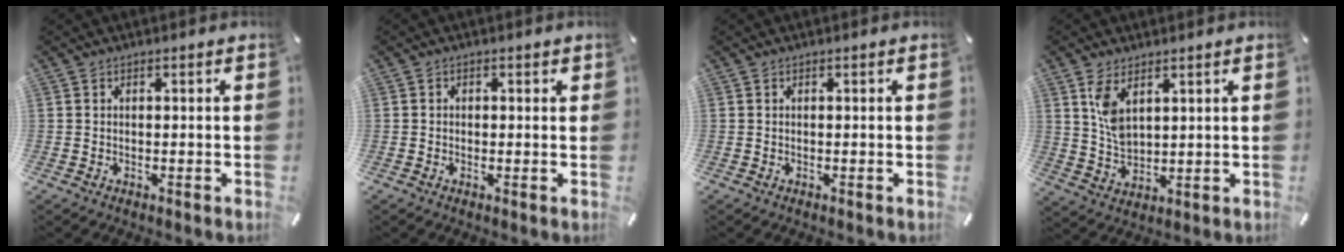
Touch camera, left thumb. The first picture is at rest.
{"total": 0.9, "force": [-0.2, 0.8, 0.2], "torque": [-0.003, 0.005, -0.006]}
{"total": 0.0}
{"total": 6.9, "force": [3.8, 3.8, 4.4], "torque": [-0.109, -0.015, 0.068]}